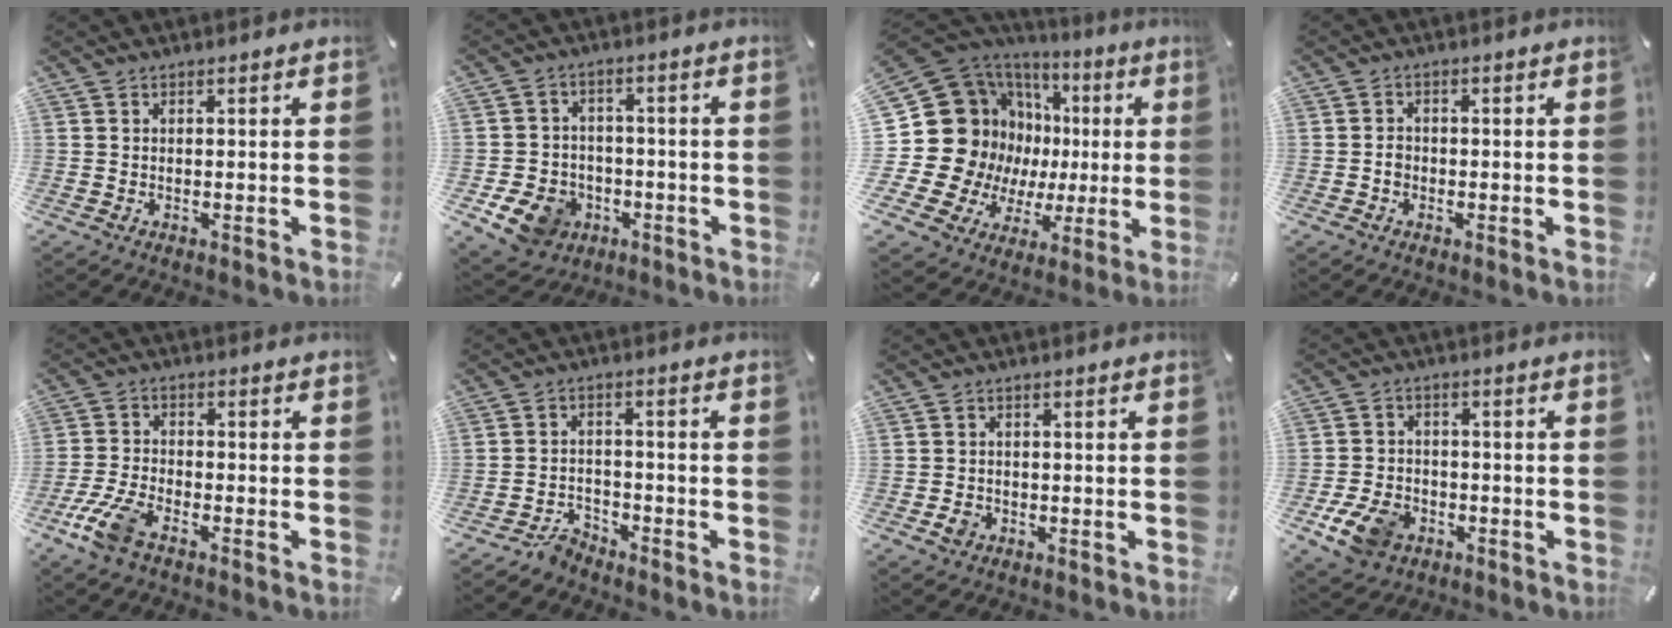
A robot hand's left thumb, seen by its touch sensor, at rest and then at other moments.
{"total": 9.6, "force": [-4.2, 7.8, 3.6], "torque": [-0.079, 0.034, -0.072]}
{"total": 22.7, "force": [4.4, 18.8, 12.0], "torque": [-0.233, -0.057, 0.120]}
{"total": 1.8, "force": [-0.6, 1.4, 0.8], "torque": [-0.016, 0.006, -0.014]}
{"total": 7.5, "force": [-4.6, 3.2, 5.1], "torque": [-0.120, 0.007, -0.088]}
{"total": 4.6, "force": [-4.1, 1.9, 0.9], "torque": [-0.026, 0.021, -0.081]}
{"total": 2.7, "force": [-0.9, 2.3, 1.1], "torque": [-0.017, 0.006, -0.017]}
{"total": 9.2, "force": [-4.1, 6.8, 4.7], "torque": [-0.099, 0.019, -0.075]}